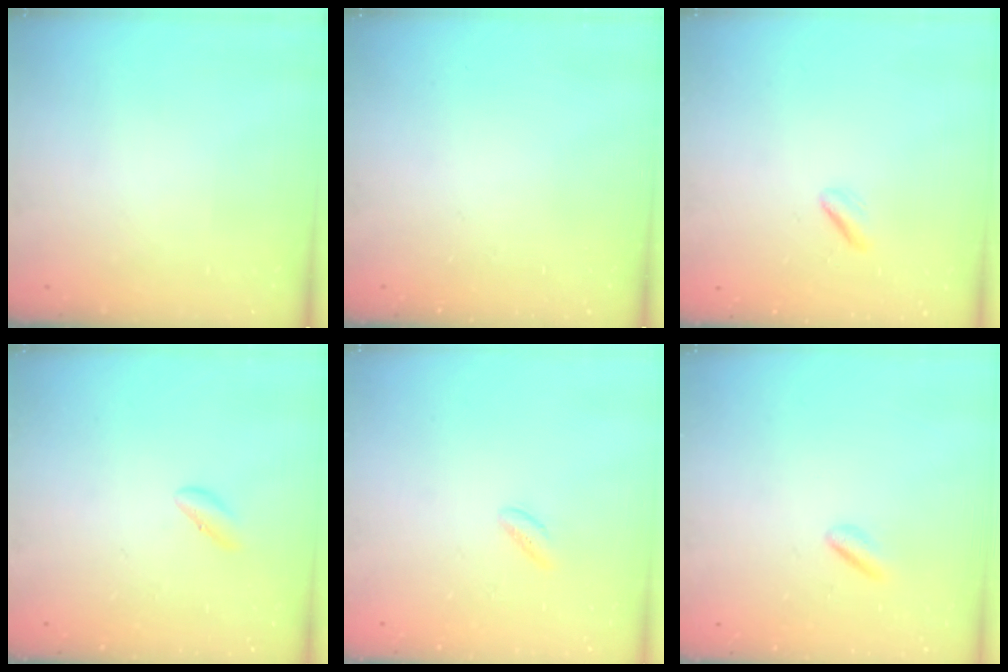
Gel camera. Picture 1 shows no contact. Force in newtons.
{"total": 0.0}
{"total": 1.7, "press": 1.6, "slide": 0.6}
{"total": 2.1, "press": 2.0, "slide": 0.7}
{"total": 0.8, "press": 0.5, "slide": 0.6}
{"total": 1.0, "press": 0.8, "slide": 0.6}